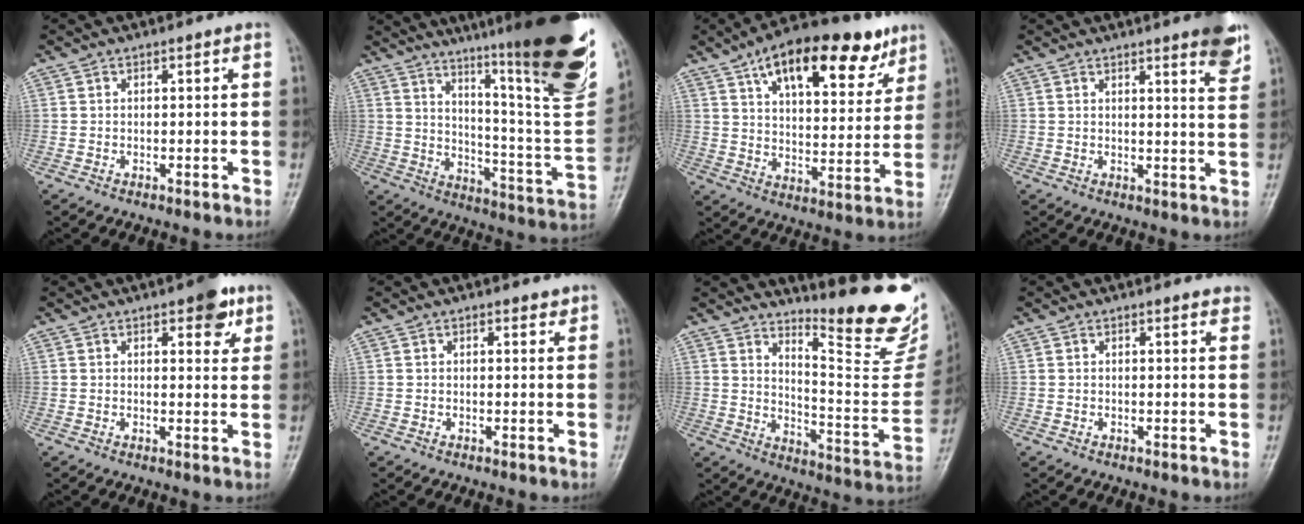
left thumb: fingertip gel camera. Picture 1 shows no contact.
{"total": 31.3, "force": [19.7, 3.9, 24.1], "torque": [-0.295, -0.097, 0.283]}
{"total": 21.3, "force": [12.4, 9.5, 14.5], "torque": [-0.184, -0.025, 0.193]}
{"total": 6.1, "force": [4.0, 0.8, 4.5], "torque": [-0.048, -0.024, 0.048]}
{"total": 5.4, "force": [3.1, 2.3, 3.8], "torque": [-0.031, -0.012, 0.033]}
{"total": 1.2, "force": [0.9, 0.5, 0.5], "torque": [-0.003, -0.007, 0.011]}
{"total": 21.4, "force": [17.1, 4.1, 12.2], "torque": [-0.134, -0.161, 0.231]}
{"total": 1.7, "force": [1.6, 0.4, 0.6], "torque": [-0.004, -0.007, 0.015]}